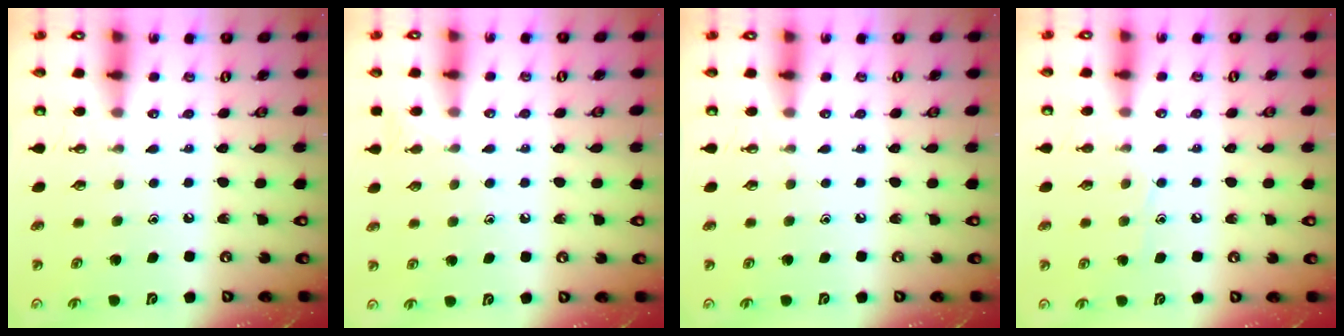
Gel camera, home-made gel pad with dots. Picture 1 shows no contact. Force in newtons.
{"total": 5.2, "press": 5.2, "slide": 0.5}
{"total": 0.0}
{"total": 6.5, "press": 6.5, "slide": 0.7}